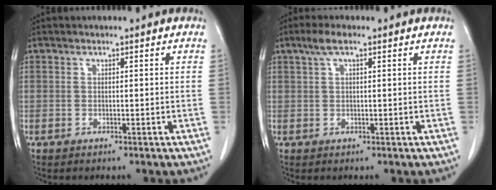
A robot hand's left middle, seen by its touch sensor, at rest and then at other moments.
{"total": 2.8, "force": [1.6, 0.6, 2.2], "torque": [-0.050, 0.016, 0.032]}